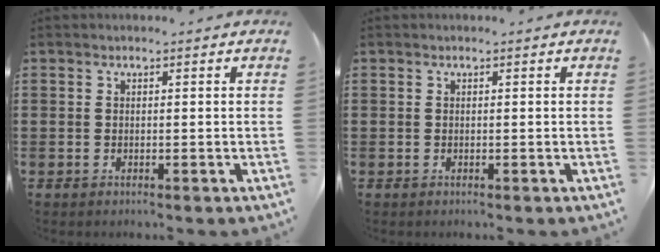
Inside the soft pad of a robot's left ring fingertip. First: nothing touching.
{"total": 0.0}